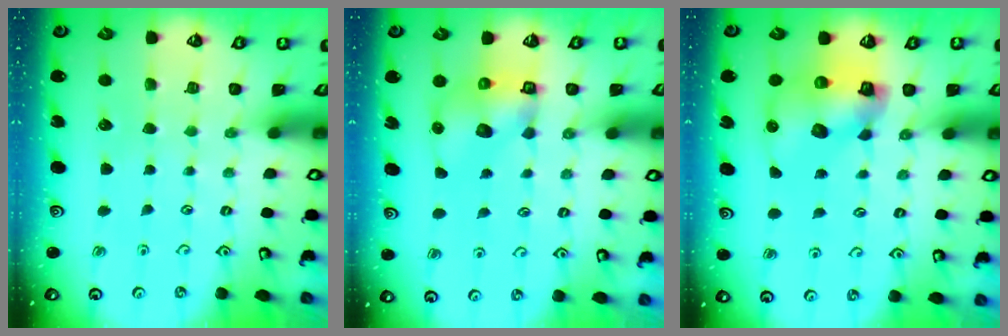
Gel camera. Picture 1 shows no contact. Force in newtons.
{"total": 7.6, "press": 7.5, "slide": 0.9}
{"total": 11.0, "press": 10.9, "slide": 1.8}